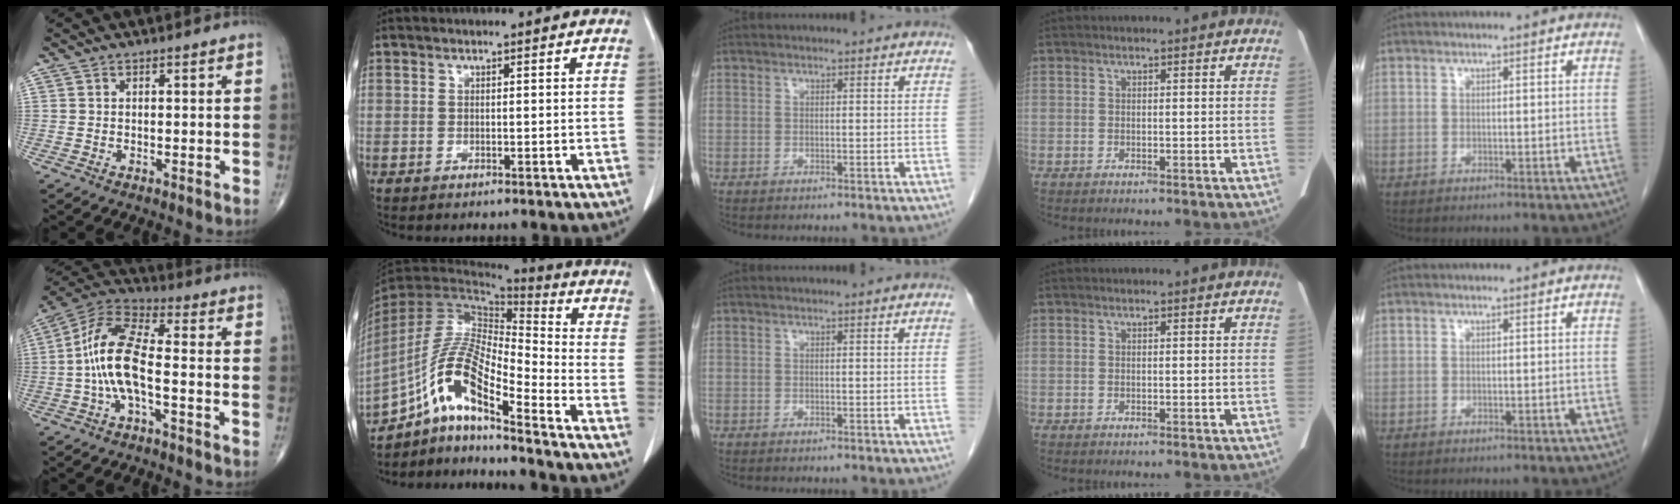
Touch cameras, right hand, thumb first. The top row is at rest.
{"thumb": {"total": 11.9, "force": [-2.1, 4.3, 11.0], "torque": [-0.234, 0.042, -0.047]}, "index": {"total": 14.7, "force": [-8.5, 2.6, 11.7], "torque": [-0.239, 0.008, -0.157]}}